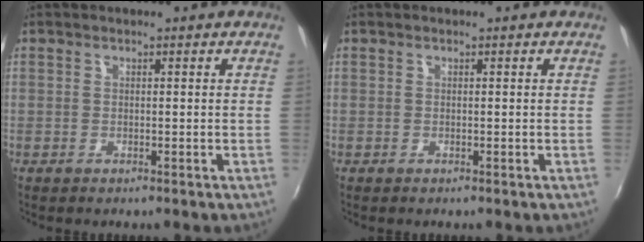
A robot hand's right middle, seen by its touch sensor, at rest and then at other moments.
{"total": 0.0}